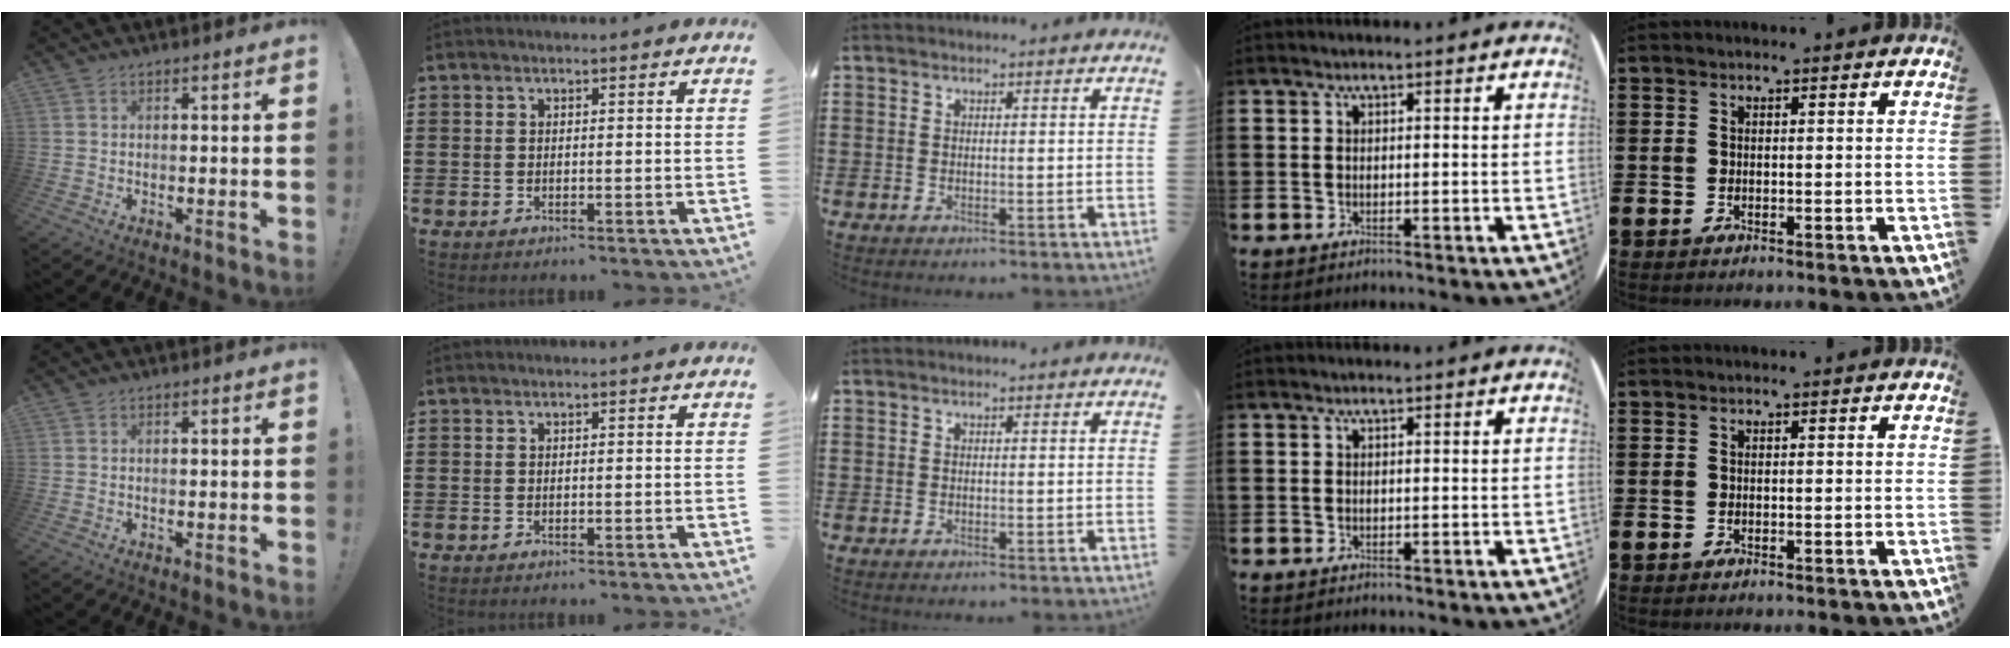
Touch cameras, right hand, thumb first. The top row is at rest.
{}